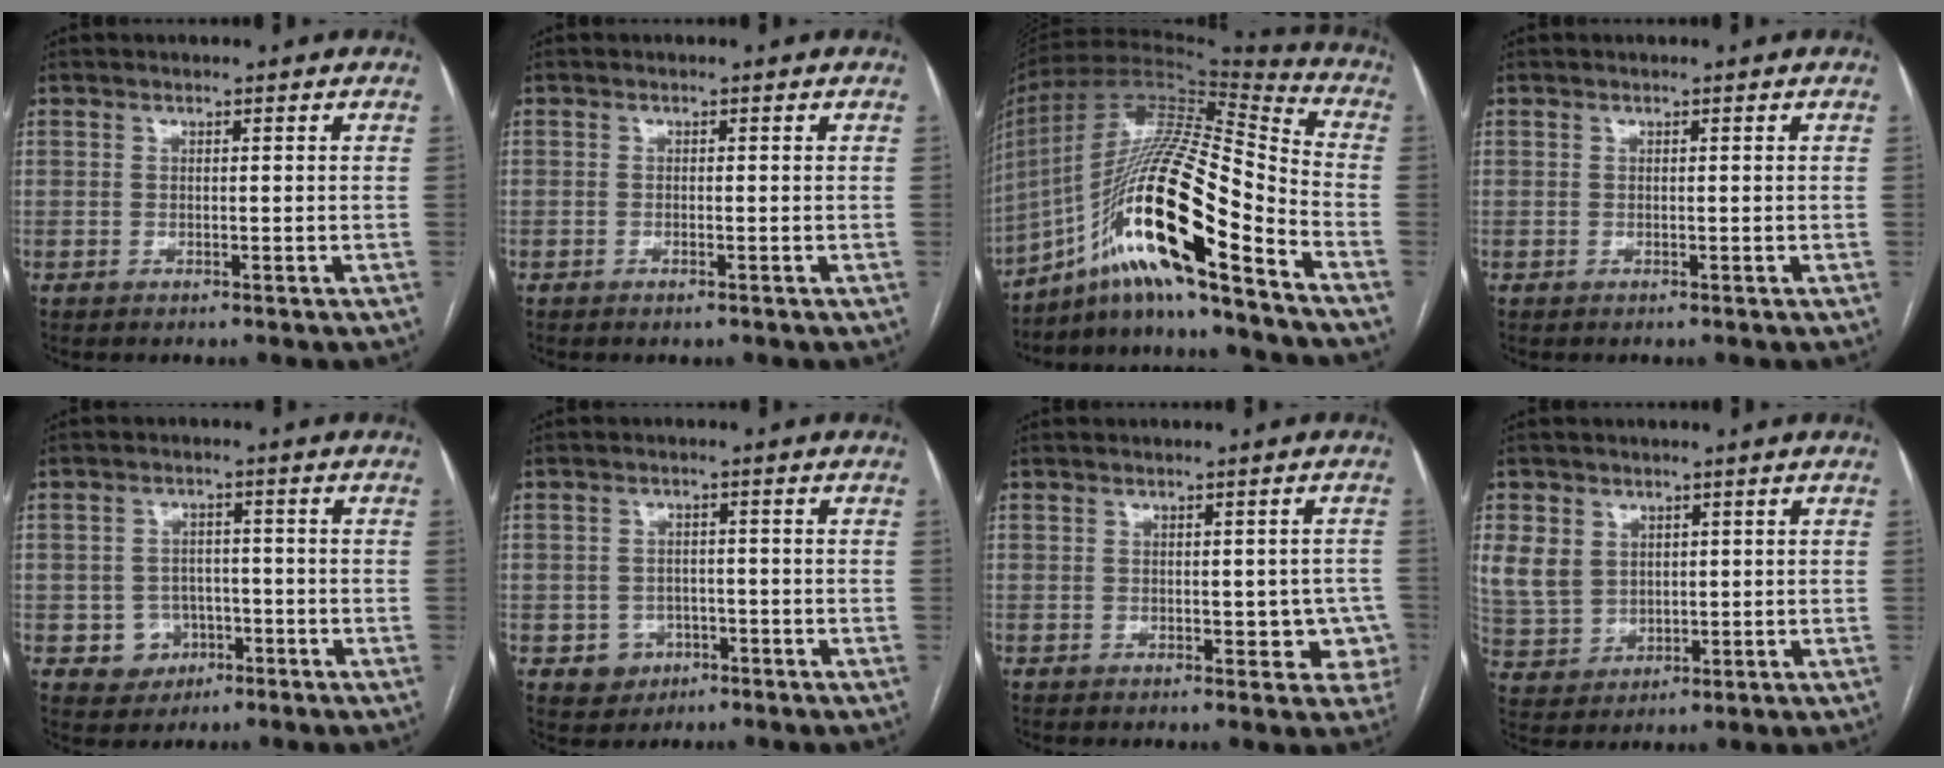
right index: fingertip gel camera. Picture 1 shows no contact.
{"total": 0.8, "force": [-0.5, 0.1, 0.5], "torque": [-0.010, -0.001, -0.007]}
{"total": 22.3, "force": [-12.7, 1.9, 18.2], "torque": [-0.348, -0.003, -0.229]}
{"total": 0.0}
{"total": 4.8, "force": [-1.8, 4.4, 0.7], "torque": [-0.002, 0.013, -0.019]}
{"total": 4.0, "force": [-1.6, 3.6, 0.7], "torque": [-0.002, 0.011, -0.018]}
{"total": 4.5, "force": [-0.4, 2.7, 3.6], "torque": [-0.022, 0.019, 0.002]}
{"total": 8.4, "force": [2.8, 7.1, 3.5], "torque": [-0.087, 0.011, 0.073]}